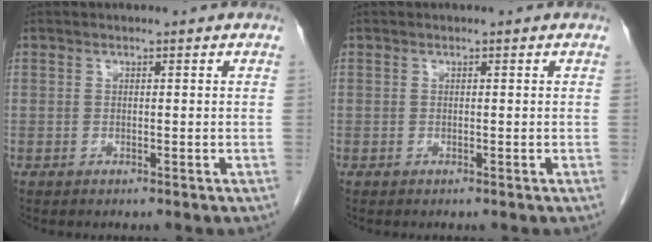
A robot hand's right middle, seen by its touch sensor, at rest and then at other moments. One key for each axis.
{"total": 0.0}